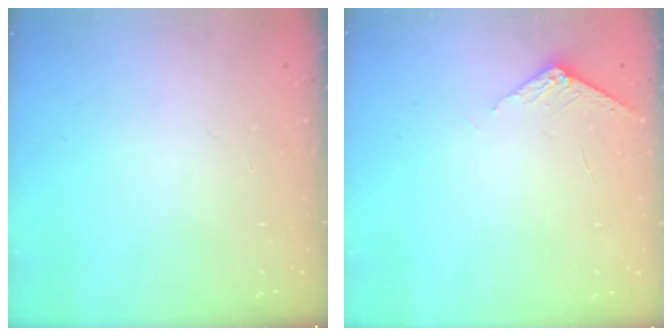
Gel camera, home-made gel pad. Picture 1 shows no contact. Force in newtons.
{"total": 2.9, "press": 2.9, "slide": 0.3}